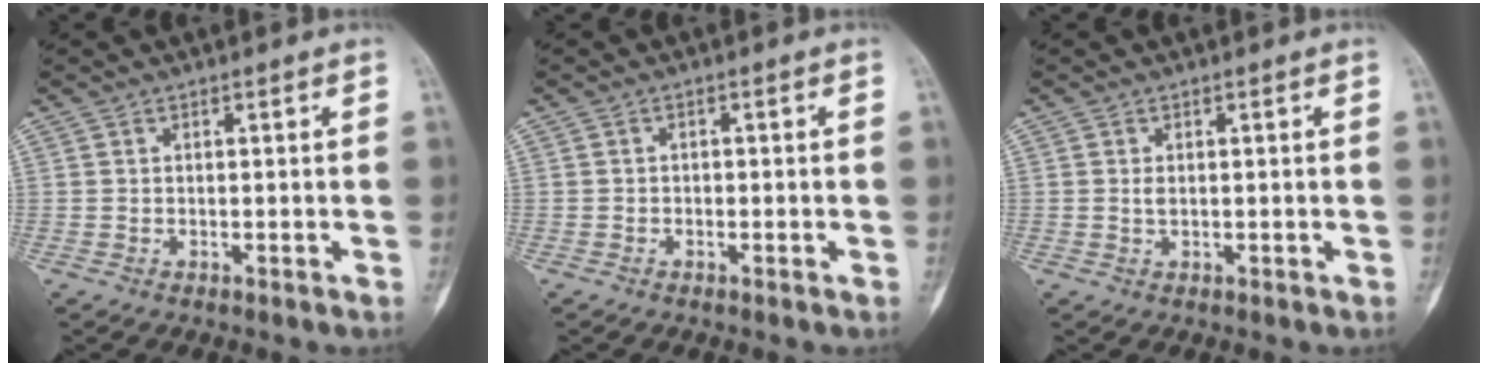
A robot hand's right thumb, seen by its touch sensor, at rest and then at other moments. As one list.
[{"total": 0.8, "force": [-0.5, 0.7, 0.1], "torque": [0.006, 0.005, -0.016]}, {"total": 0.9, "force": [0.2, 0.6, 0.7], "torque": [-0.008, 0.002, 0.003]}]